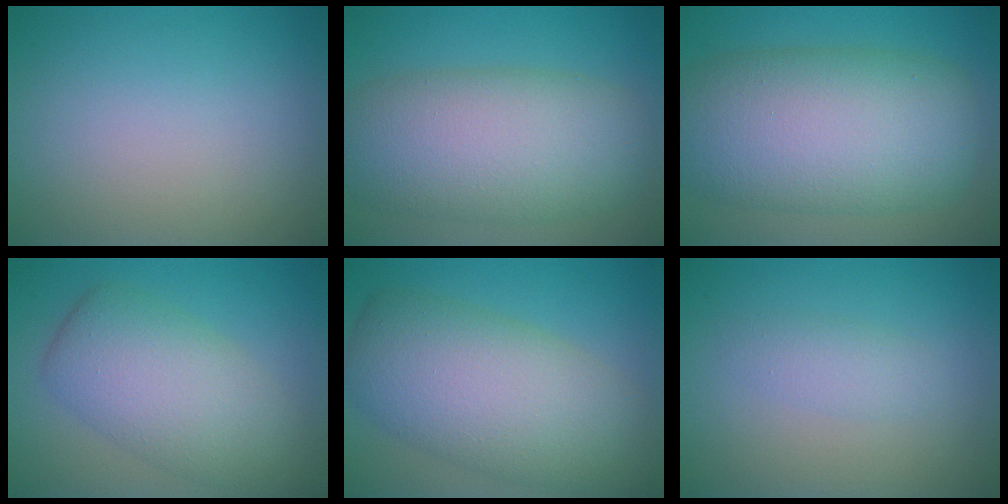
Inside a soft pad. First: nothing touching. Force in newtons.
{"total": 9.6, "press": 9.6, "slide": 0.5}
{"total": 12.7, "press": 12.7, "slide": 0.4}
{"total": 7.1, "press": 7.1, "slide": 0.3}
{"total": 10.0, "press": 10.0, "slide": 0.5}
{"total": 1.6, "press": 1.6, "slide": 0.0}